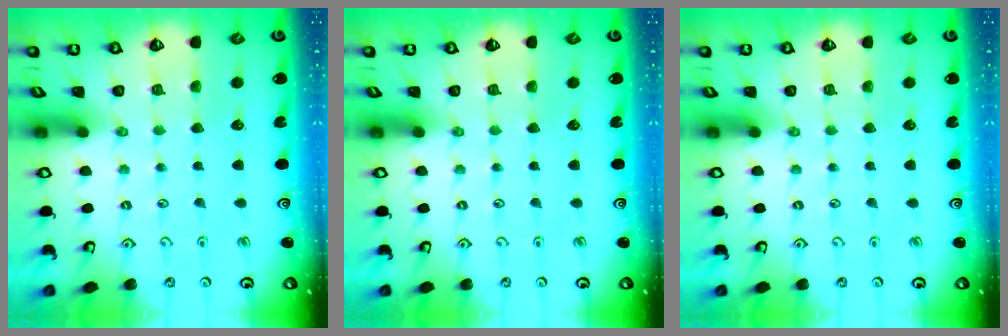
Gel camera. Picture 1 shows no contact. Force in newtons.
{"total": 0.0}
{"total": 0.0}